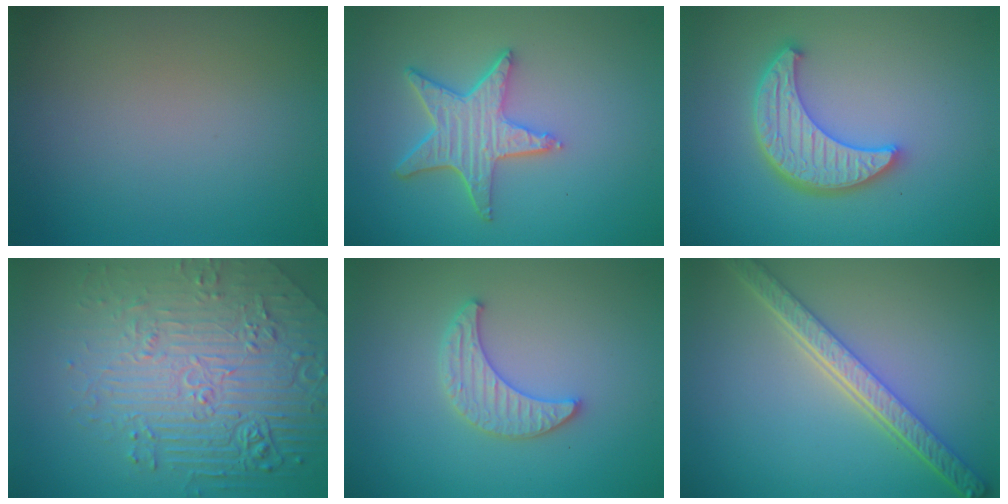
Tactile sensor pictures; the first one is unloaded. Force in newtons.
{"total": 4.8, "press": 4.2, "slide": 2.4}
{"total": 5.1, "press": 4.3, "slide": 2.8}
{"total": 8.5, "press": 6.3, "slide": 5.7}
{"total": 2.9, "press": 2.9, "slide": 0.7}
{"total": 5.2, "press": 4.1, "slide": 3.3}